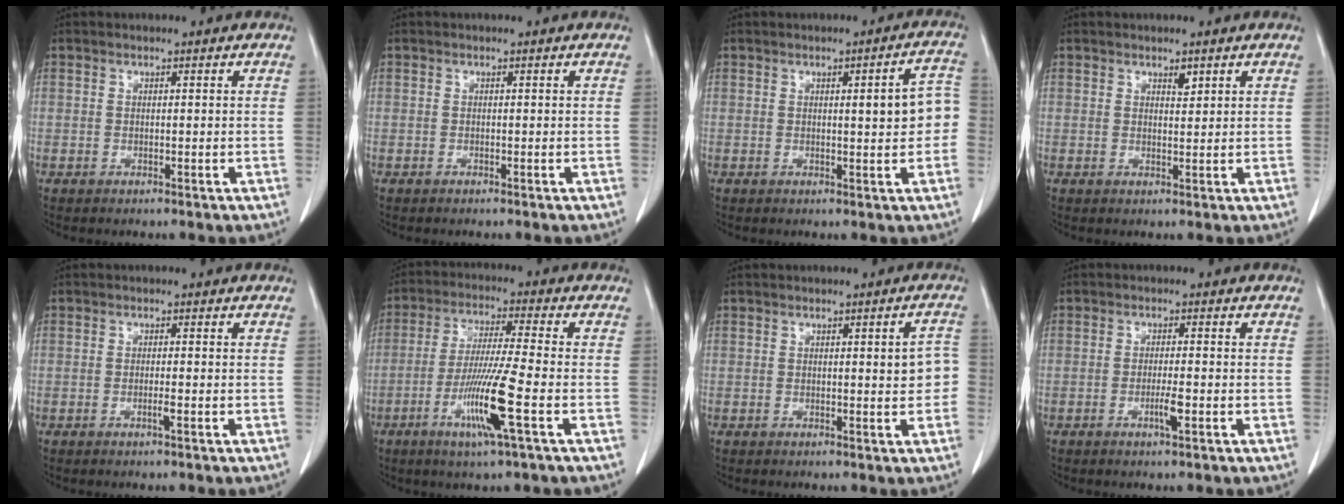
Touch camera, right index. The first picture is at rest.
{"total": 0.0}
{"total": 5.8, "force": [0.0, 1.1, 5.7], "torque": [-0.066, 0.017, -0.002]}
{"total": 1.3, "force": [0.9, 0.5, 0.8], "torque": [-0.011, -0.005, 0.013]}
{"total": 1.1, "force": [-0.5, -0.2, 1.0], "torque": [-0.019, -0.001, -0.009]}
{"total": 10.6, "force": [-3.9, -0.9, 9.8], "torque": [-0.189, -0.019, -0.078]}
{"total": 3.6, "force": [-0.1, 0.9, 3.5], "torque": [-0.032, 0.007, -0.004]}
{"total": 2.5, "force": [-1.0, 0.0, 2.3], "torque": [-0.040, -0.002, -0.018]}